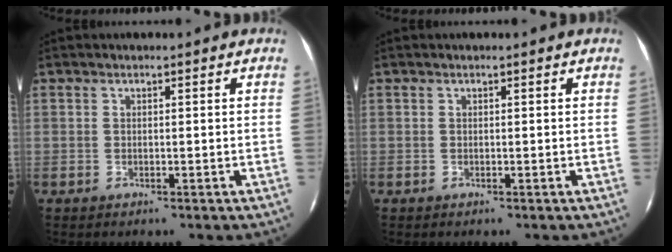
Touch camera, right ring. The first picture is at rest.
{"total": 0.0}